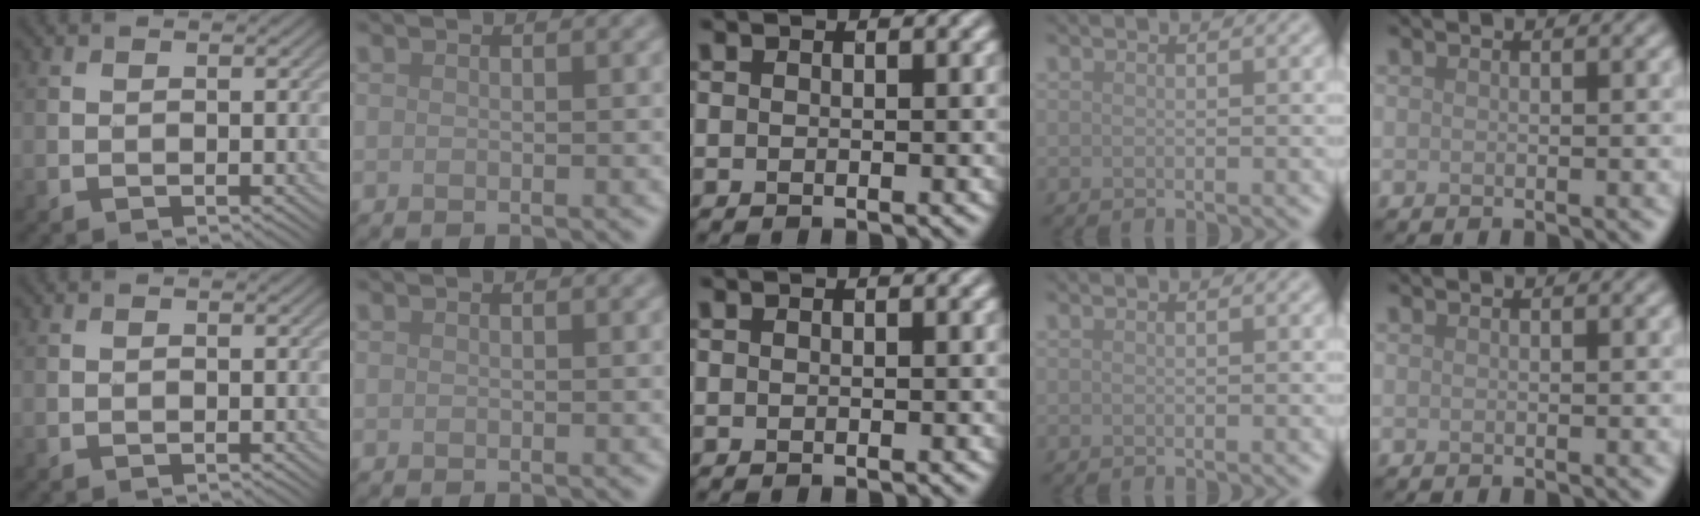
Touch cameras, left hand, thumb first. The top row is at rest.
{}